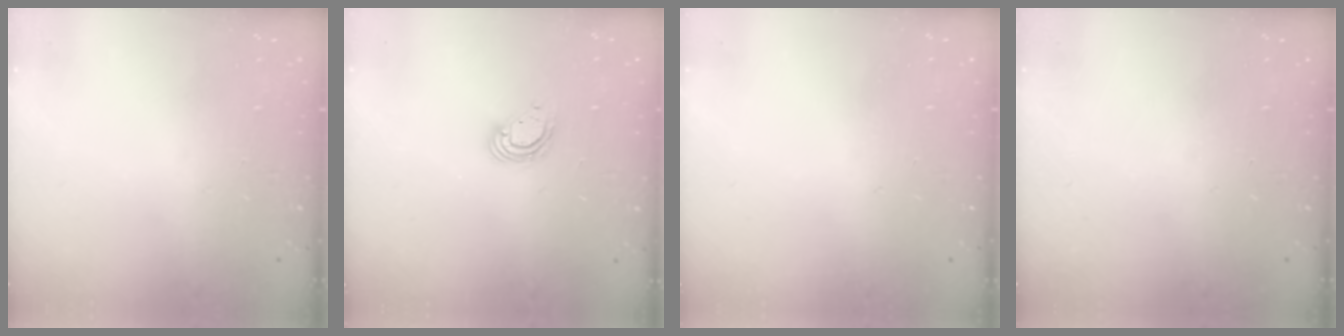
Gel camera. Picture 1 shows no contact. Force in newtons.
{"total": 6.6, "press": 6.6, "slide": 0.9}
{"total": 0.0}
{"total": 0.0}